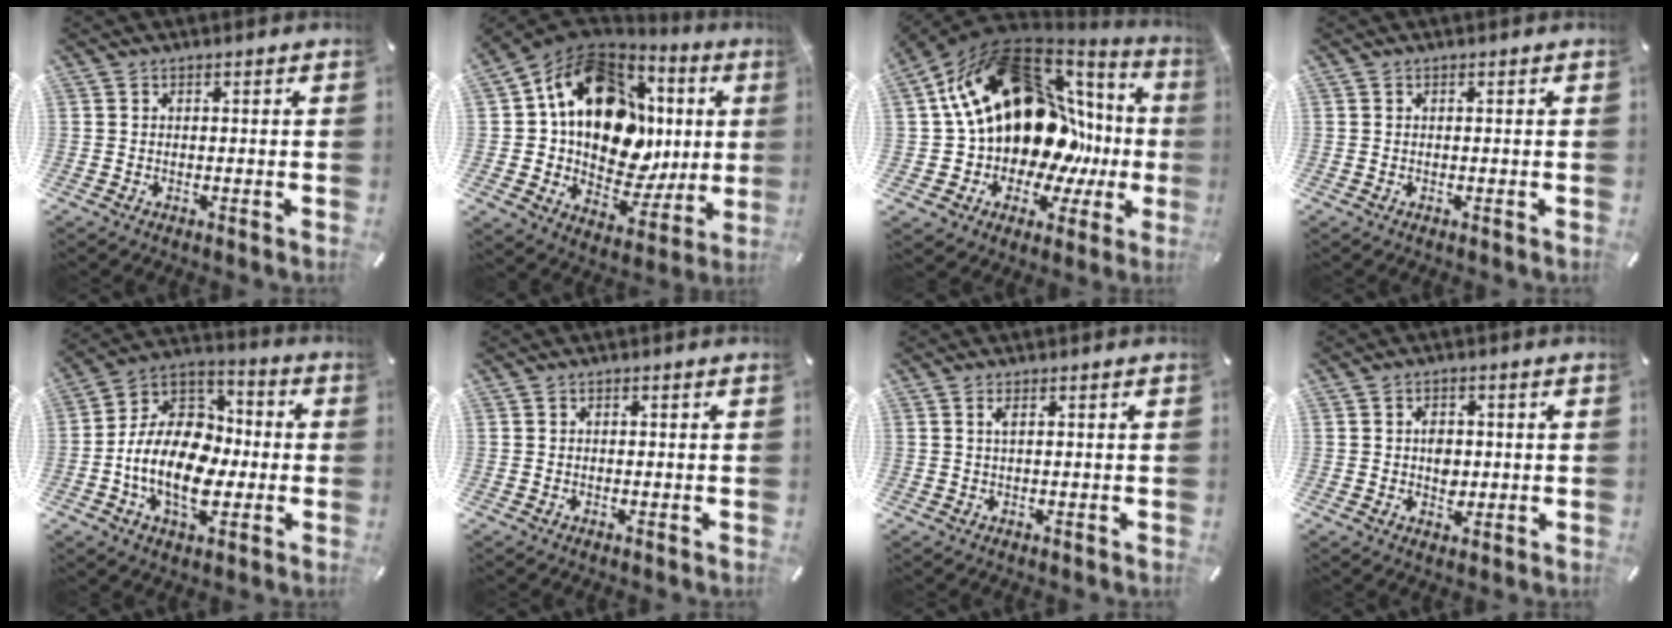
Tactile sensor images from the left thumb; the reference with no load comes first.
{"total": 19.6, "force": [5.9, 13.8, 12.7], "torque": [-0.207, -0.040, 0.100]}
{"total": 25.9, "force": [6.3, 17.3, 18.2], "torque": [-0.297, -0.068, 0.147]}
{"total": 0.0}
{"total": 17.2, "force": [-4.3, 12.0, 11.6], "torque": [-0.246, 0.012, -0.081]}
{"total": 0.0}
{"total": 1.4, "force": [0.4, 0.1, 1.3], "torque": [-0.028, -0.001, 0.007]}
{"total": 4.4, "force": [-0.1, 3.6, 2.6], "torque": [-0.025, -0.004, -0.005]}